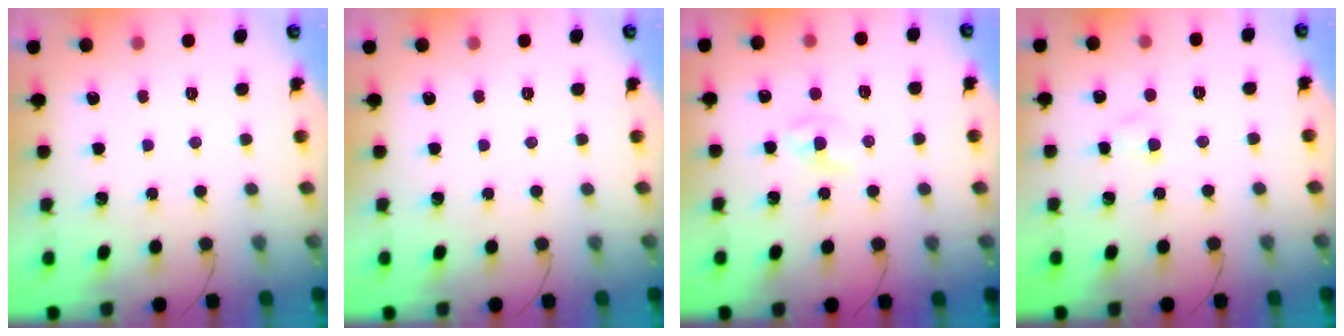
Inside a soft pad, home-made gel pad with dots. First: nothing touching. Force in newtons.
{"total": 0.0}
{"total": 1.6, "press": 1.4, "slide": 0.9}
{"total": 2.1, "press": 1.8, "slide": 1.0}